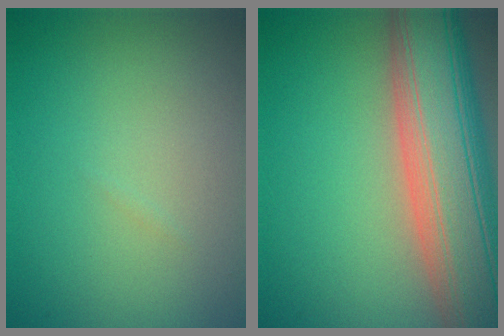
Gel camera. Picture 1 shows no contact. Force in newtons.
{"total": 12.4, "press": 12.4, "slide": 0.8}